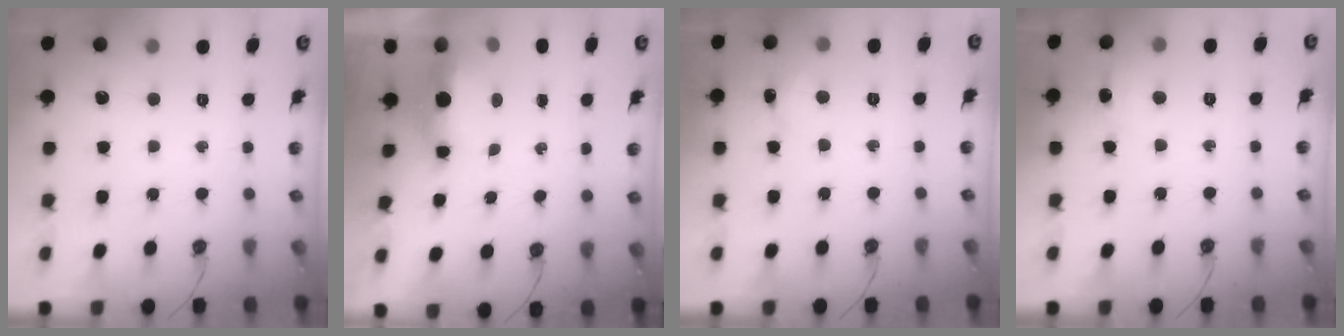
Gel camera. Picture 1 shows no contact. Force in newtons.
{"total": 8.2, "press": 5.7, "slide": 6.0}
{"total": 1.7, "press": 1.6, "slide": 0.4}
{"total": 4.2, "press": 4.2, "slide": 0.3}